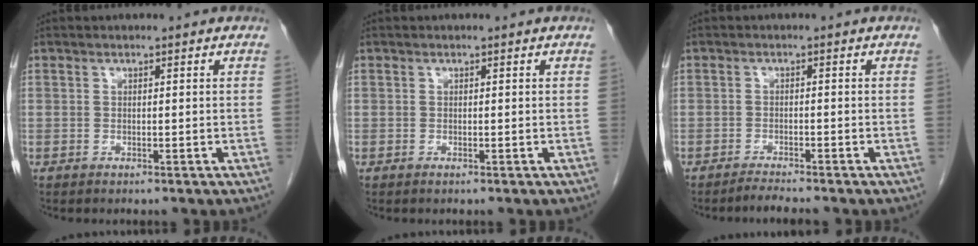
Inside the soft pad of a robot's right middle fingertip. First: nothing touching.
{"total": 0.0}
{"total": 2.2, "force": [-2.1, -0.4, 0.5], "torque": [-0.016, -0.010, -0.038]}